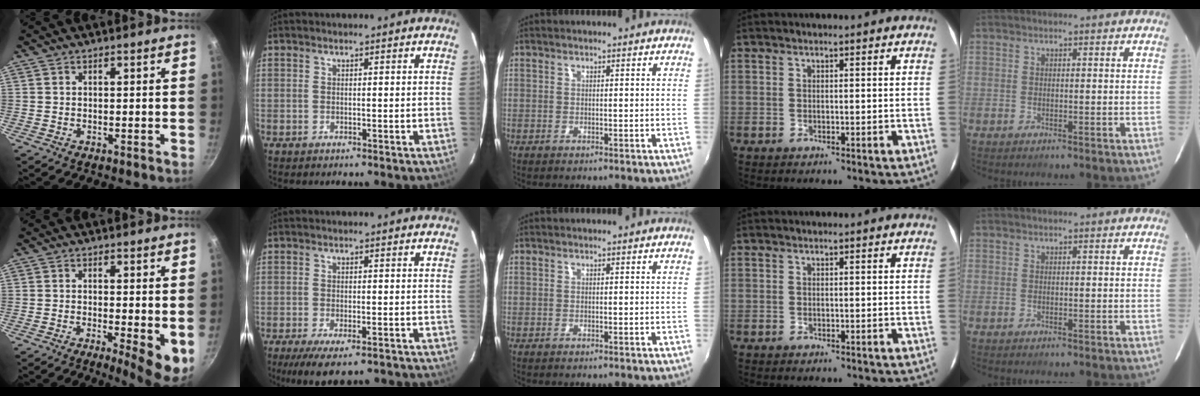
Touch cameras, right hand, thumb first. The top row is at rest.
{"thumb": {"total": 6.6, "force": [-1.1, 1.5, 6.3], "torque": [-0.085, -0.013, -0.012]}, "index": {"total": 8.7, "force": [-6.3, 2.6, 5.4], "torque": [-0.116, -0.032, -0.100]}}